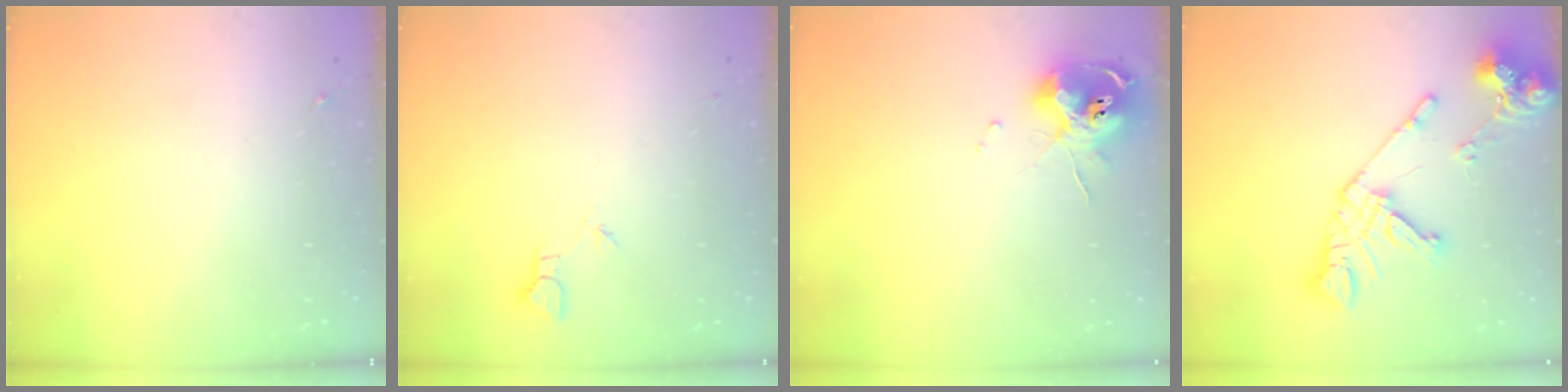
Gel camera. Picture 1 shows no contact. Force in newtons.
{"total": 2.4, "press": 2.4, "slide": 0.2}
{"total": 10.6, "press": 10.5, "slide": 1.2}
{"total": 17.0, "press": 16.9, "slide": 2.2}